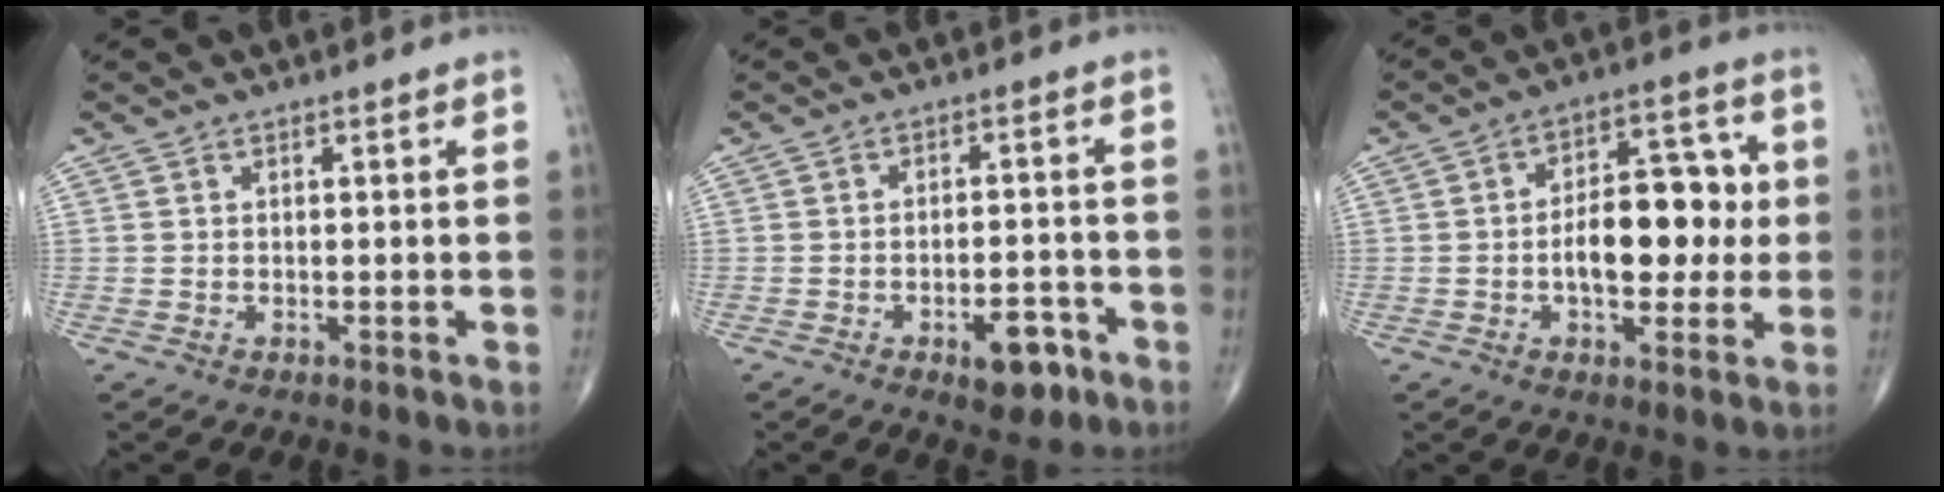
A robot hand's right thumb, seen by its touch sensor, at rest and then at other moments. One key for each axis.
{"total": 6.7, "fx": -3.5, "fy": 3.2, "fz": 4.6, "tx": -0.045, "ty": 0.024, "tz": -0.046}
{"total": 13.5, "fx": -0.6, "fy": 7.4, "fz": 11.2, "tx": -0.132, "ty": 0.027, "tz": -0.013}